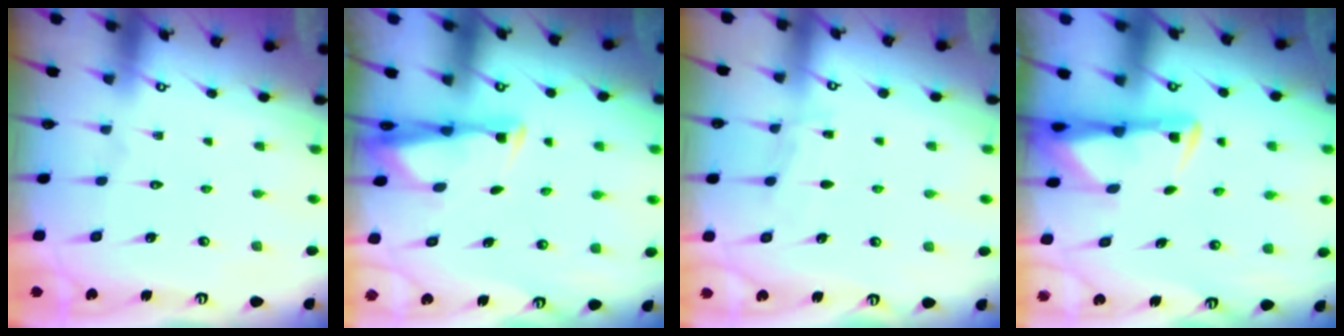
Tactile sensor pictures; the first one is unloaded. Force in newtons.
{"total": 2.9, "press": 2.8, "slide": 0.7}
{"total": 4.4, "press": 4.3, "slide": 0.6}
{"total": 2.7, "press": 2.6, "slide": 0.5}